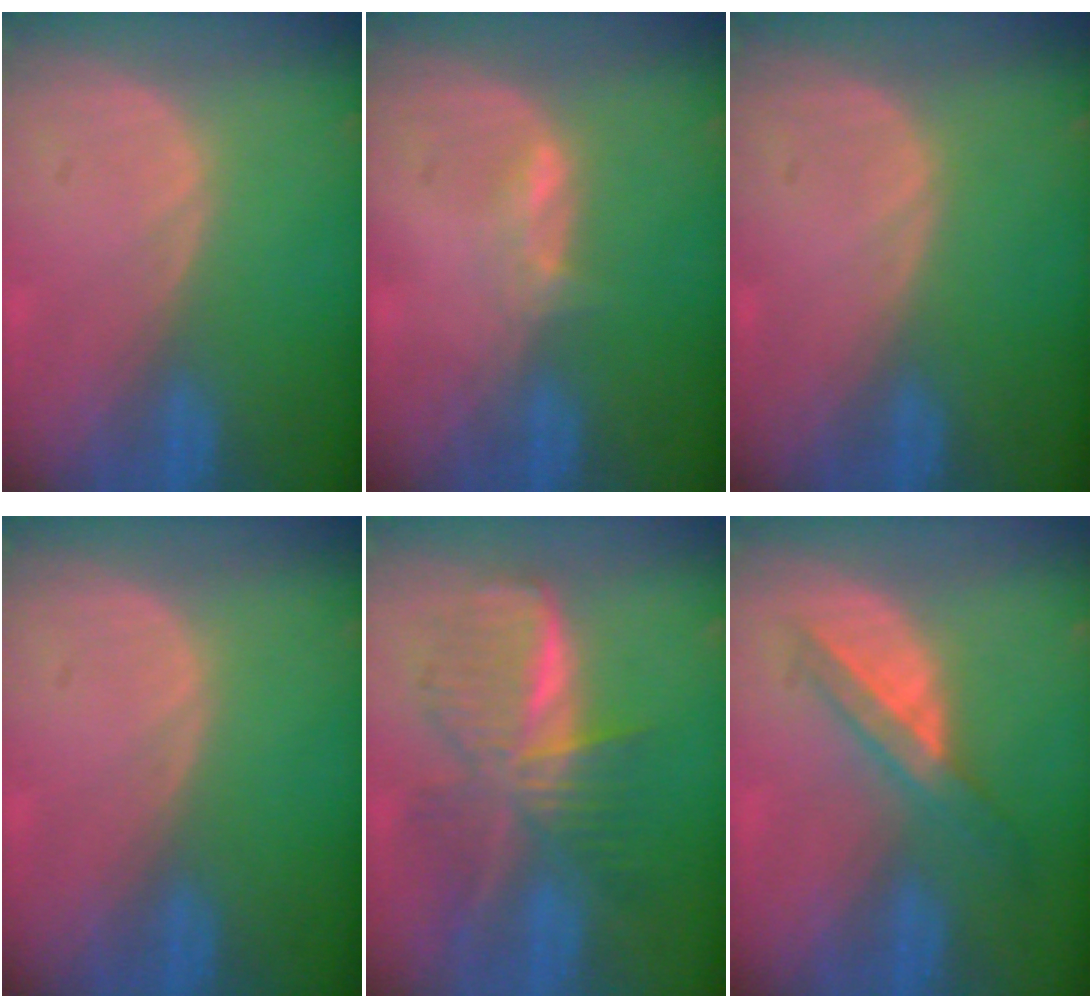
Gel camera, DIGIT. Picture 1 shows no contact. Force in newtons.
{"total": 1.7, "press": 1.7, "slide": 0.6}
{"total": 0.0}
{"total": 0.0}
{"total": 9.1, "press": 9.1, "slide": 0.6}
{"total": 5.9, "press": 5.1, "slide": 2.8}